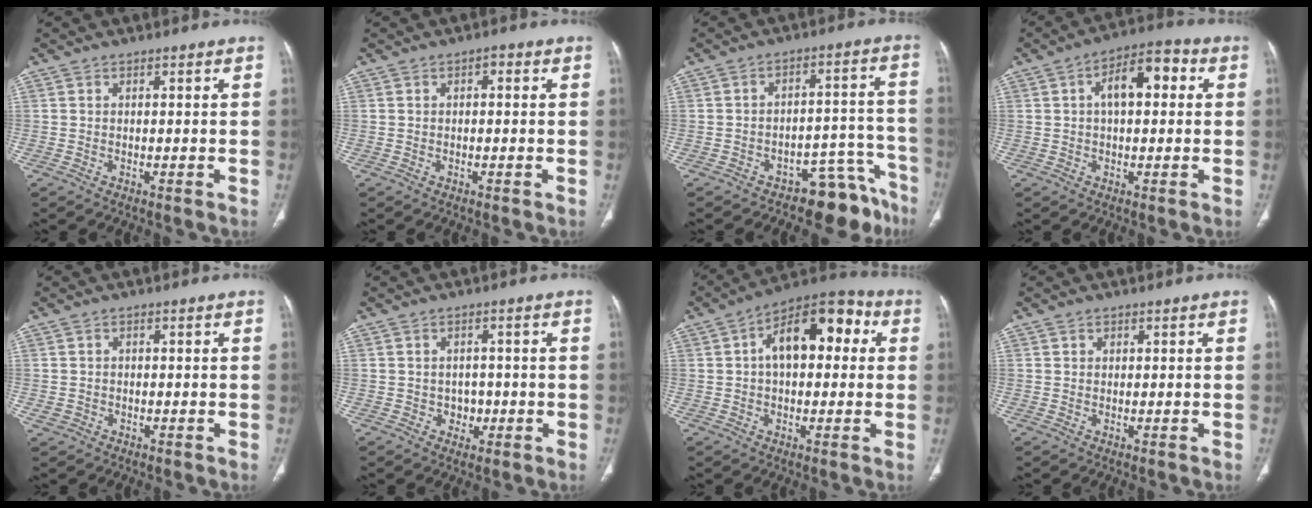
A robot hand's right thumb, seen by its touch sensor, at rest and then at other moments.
{"total": 1.6, "force": [0.4, 0.8, 1.3], "torque": [-0.015, 0.004, 0.001]}
{"total": 9.2, "force": [-7.7, 4.5, 2.2], "torque": [0.028, 0.118, -0.114]}
{"total": 9.4, "force": [2.0, 4.8, 7.8], "torque": [-0.106, 0.027, 0.022]}
{"total": 1.5, "force": [-0.3, 1.4, 0.3], "torque": [-0.001, 0.002, -0.002]}
{"total": 2.9, "force": [-0.7, 2.5, 1.2], "torque": [0.005, 0.006, -0.009]}
{"total": 14.8, "force": [3.0, 8.2, 12.0], "torque": [-0.153, 0.037, 0.036]}
{"total": 0.7, "force": [0.4, 0.6, 0.0], "torque": [0.011, -0.002, 0.004]}